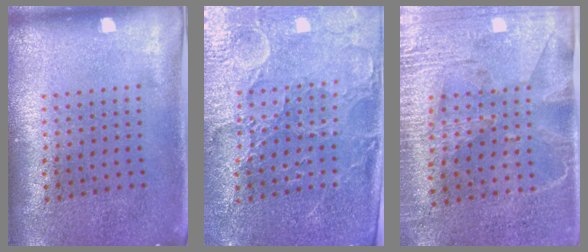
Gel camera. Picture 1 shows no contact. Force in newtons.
{"total": 3.5, "press": 3.3, "slide": 1.1}
{"total": 2.9, "press": 2.6, "slide": 1.4}